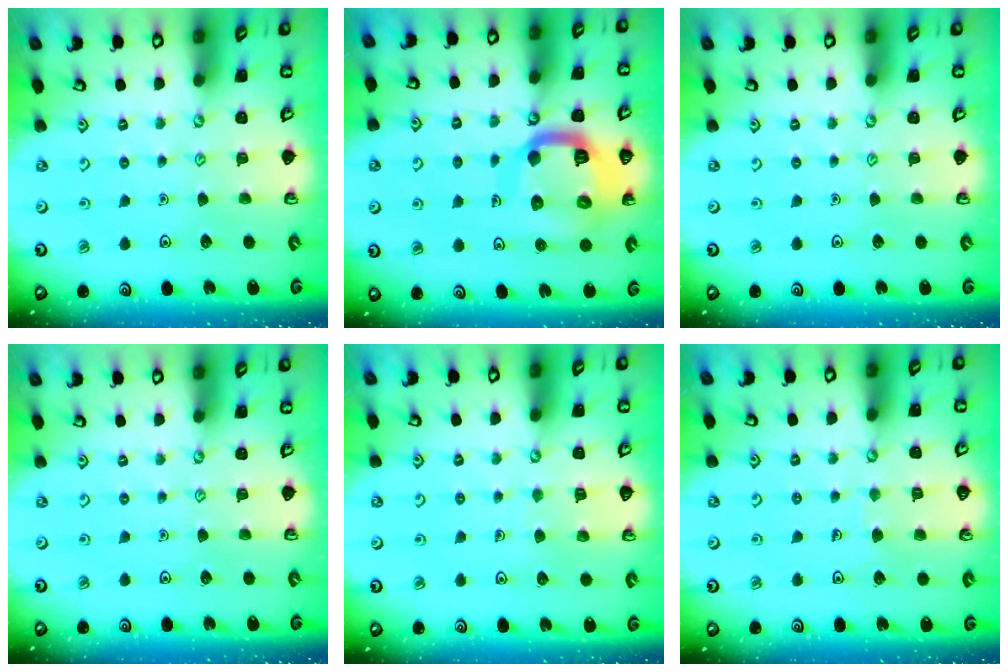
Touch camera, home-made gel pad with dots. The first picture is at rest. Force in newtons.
{"total": 15.6, "press": 15.5, "slide": 1.8}
{"total": 0.0}
{"total": 0.0}
{"total": 3.9, "press": 3.9, "slide": 0.3}
{"total": 3.4, "press": 3.4, "slide": 0.2}